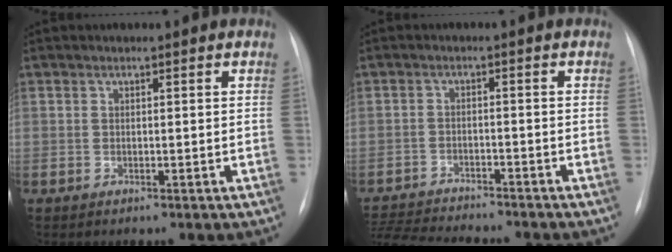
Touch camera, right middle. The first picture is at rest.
{"total": 13.2, "force": [-12.4, 0.9, 4.5], "torque": [-0.081, -0.006, -0.186]}